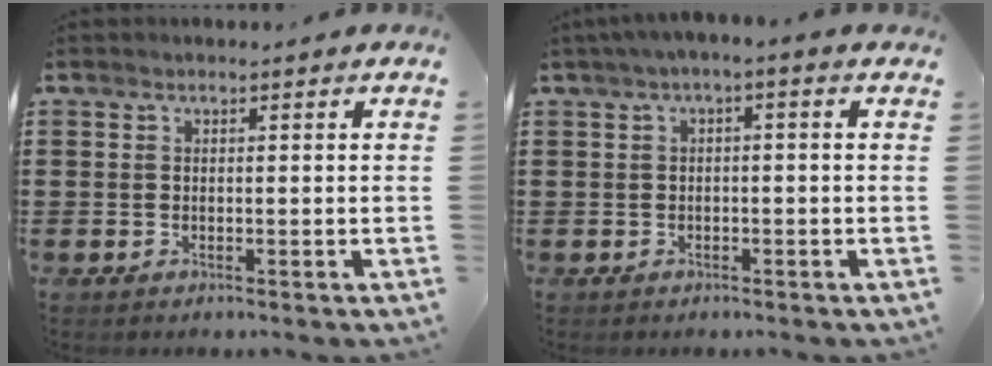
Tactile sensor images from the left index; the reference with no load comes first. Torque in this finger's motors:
{"motor_torque": [2.14, 0.00, 0.23, 0.02]}